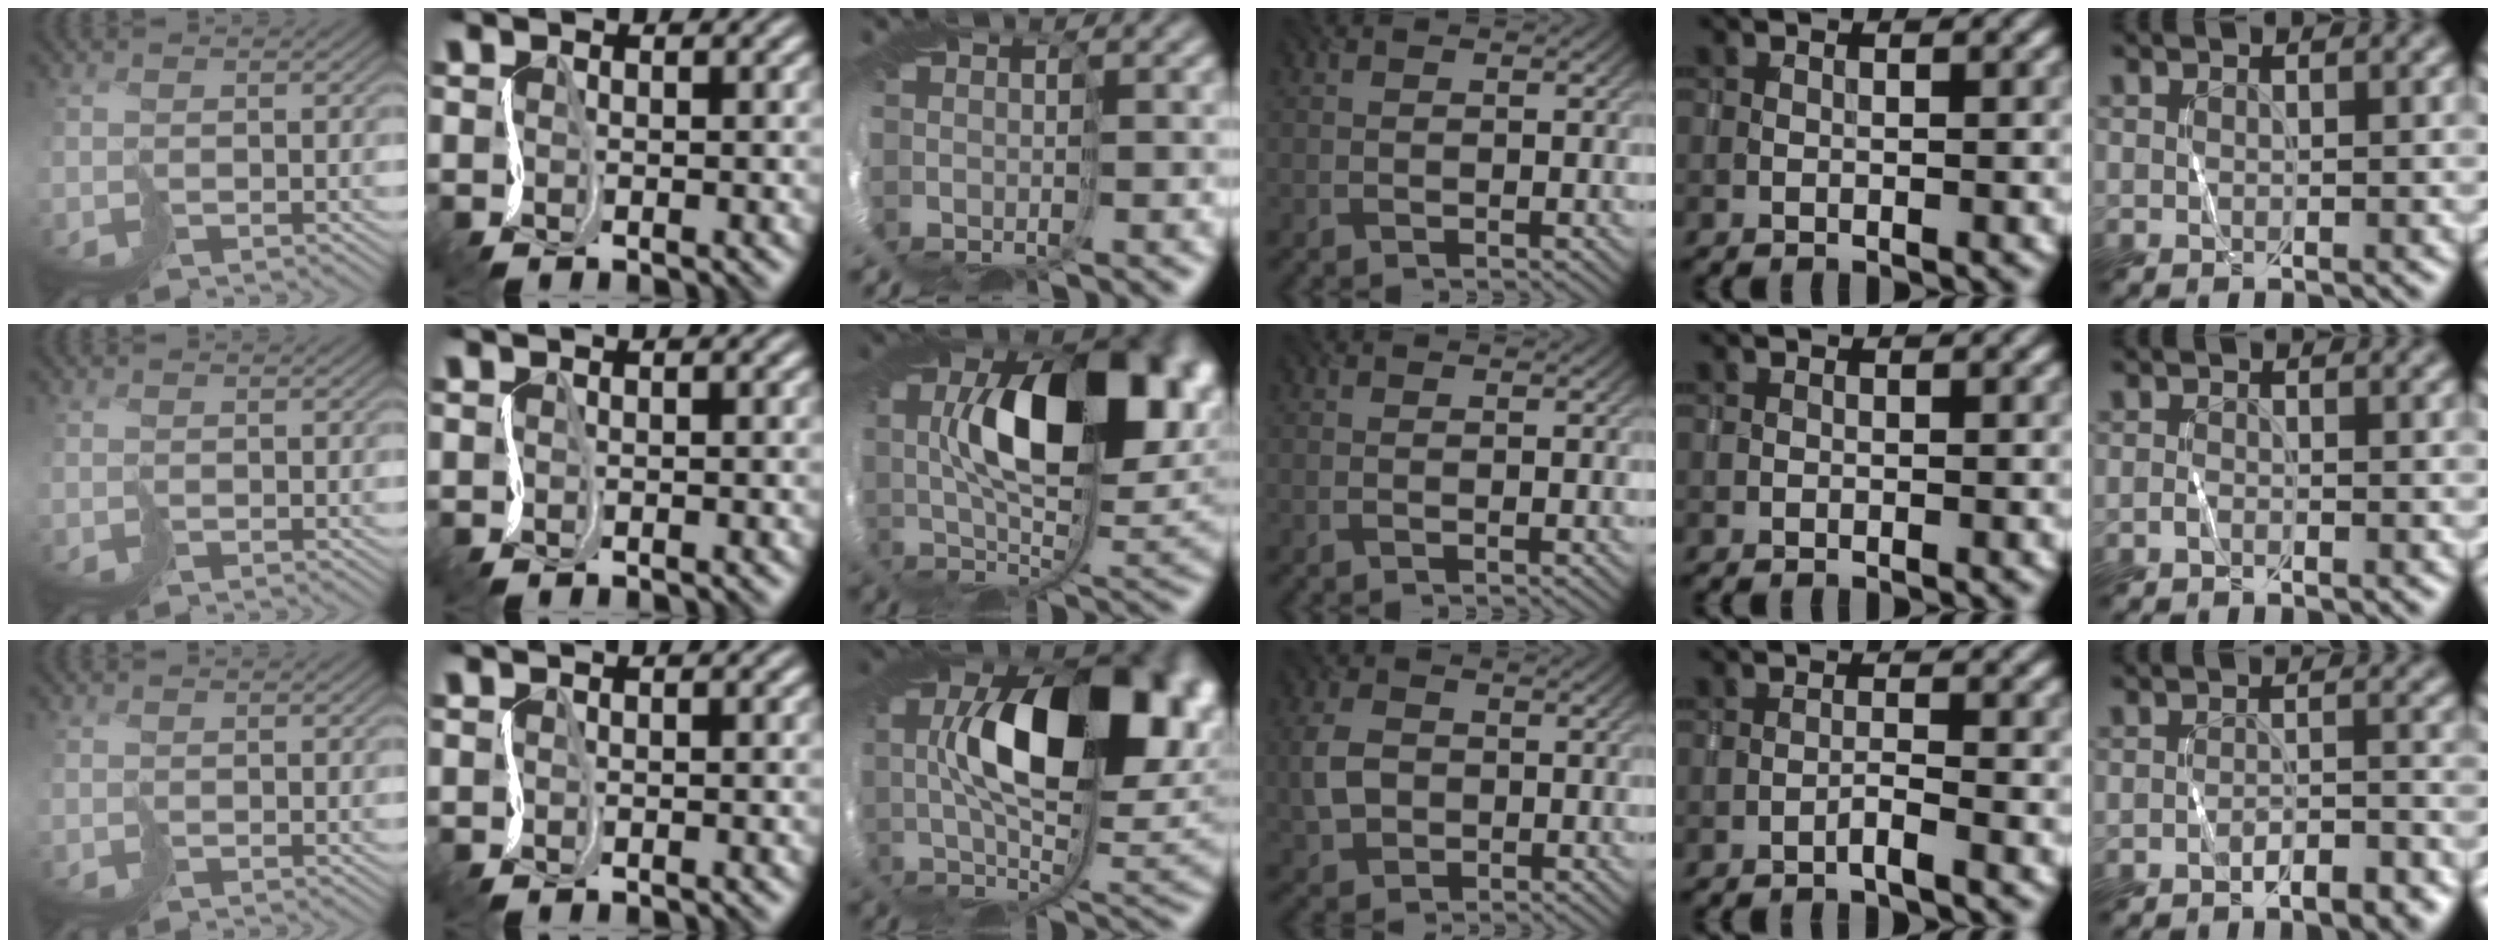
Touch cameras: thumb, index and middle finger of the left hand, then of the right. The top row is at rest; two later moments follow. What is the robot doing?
{"motion": "cut", "object": "wrapping paper"}